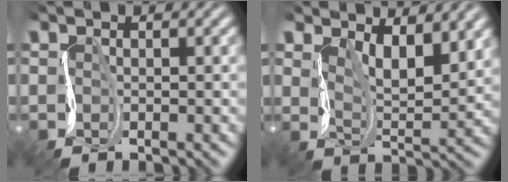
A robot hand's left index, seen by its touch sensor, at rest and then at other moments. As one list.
[{"total": 5.5, "force": [2.6, 2.4, 4.3], "torque": [-0.072, -0.011, 0.039]}]